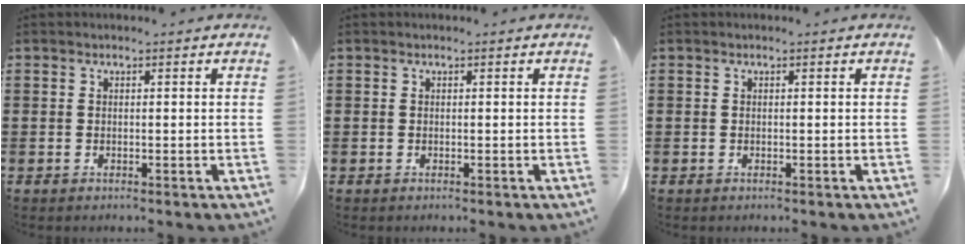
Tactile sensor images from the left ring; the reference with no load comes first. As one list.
[{"total": 0.0}, {"total": 0.0}]